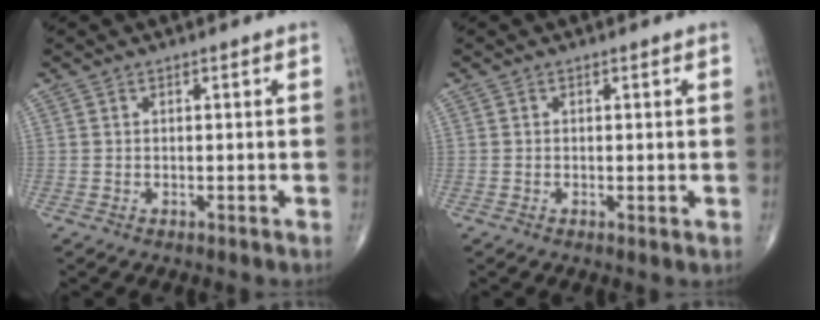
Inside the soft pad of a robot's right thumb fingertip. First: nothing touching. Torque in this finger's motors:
{"motor_torque": [-0.05, -0.10, 0.00, 0.37, -0.01]}